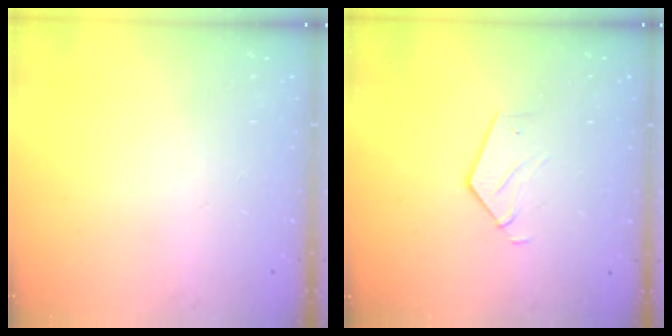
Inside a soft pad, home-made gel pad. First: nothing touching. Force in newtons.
{"total": 3.6, "press": 3.6, "slide": 0.3}